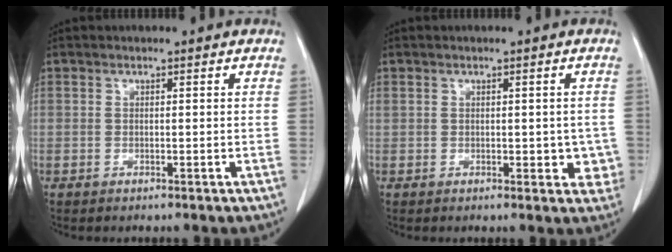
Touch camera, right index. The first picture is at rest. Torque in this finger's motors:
{"motor_torque": [0.44, 0.12, 0.42, 0.15]}